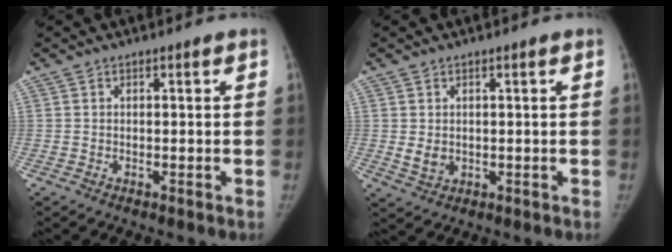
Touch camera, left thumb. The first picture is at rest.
{"total": 2.7, "force": [0.2, 2.2, 1.6], "torque": [-0.021, -0.007, 0.014]}